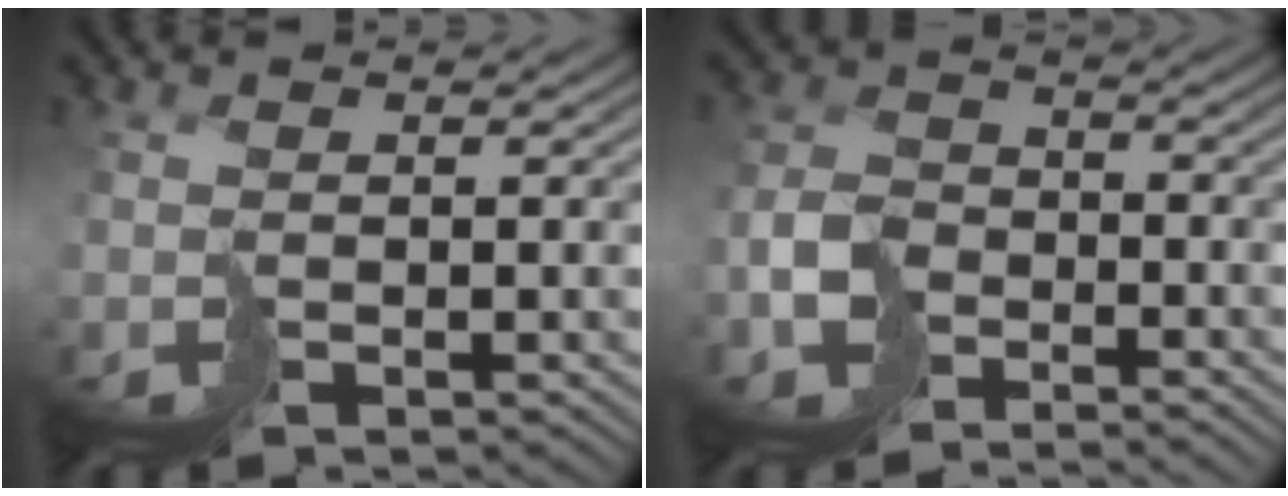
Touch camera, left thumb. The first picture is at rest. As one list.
[{"total": 4.7, "force": [-3.3, 2.9, 1.6], "torque": [-0.030, -0.002, -0.075]}]